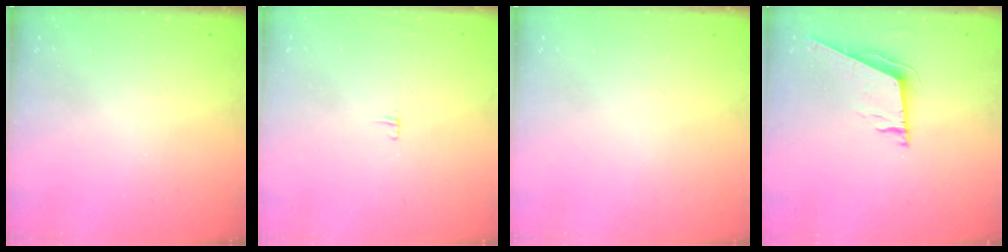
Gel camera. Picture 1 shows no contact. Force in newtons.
{"total": 3.3, "press": 3.3, "slide": 0.2}
{"total": 0.0}
{"total": 8.4, "press": 7.9, "slide": 2.9}